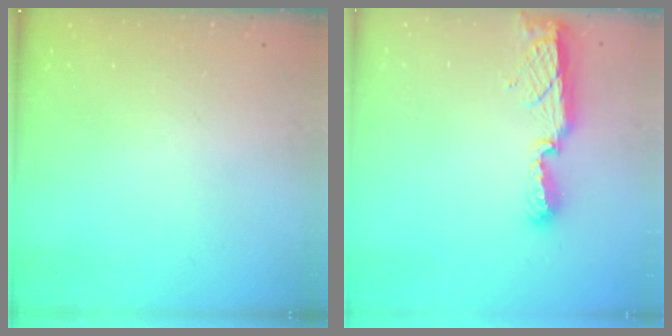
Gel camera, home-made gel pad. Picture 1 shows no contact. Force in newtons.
{"total": 8.5, "press": 8.4, "slide": 0.8}